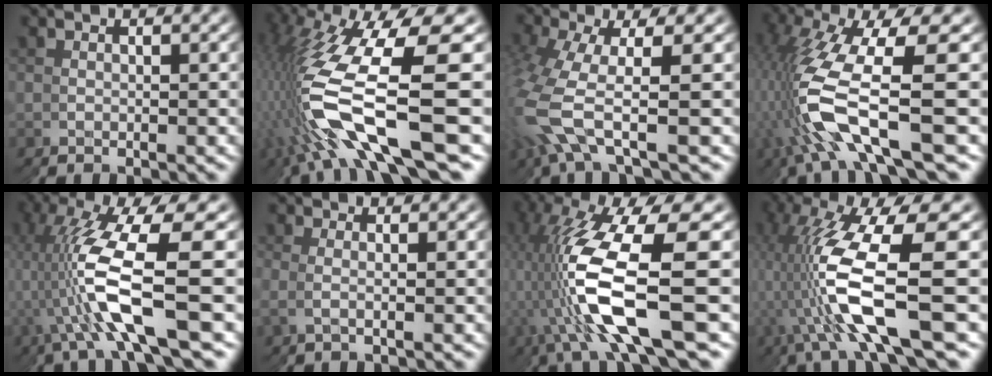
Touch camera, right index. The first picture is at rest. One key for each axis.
{"total": 13.6, "fx": -0.6, "fy": 6.9, "fz": 11.7, "tx": -0.254, "ty": -0.019, "tz": 0.001}
{"total": 4.1, "fx": -0.1, "fy": 2.1, "fz": 3.4, "tx": -0.114, "ty": -0.026, "tz": 0.008}
{"total": 10.4, "fx": -1.5, "fy": 5.9, "fz": 8.4, "tx": -0.207, "ty": -0.023, "tz": -0.021}
{"total": 10.4, "fx": 0.2, "fy": 4.4, "fz": 9.4, "tx": -0.202, "ty": -0.003, "tz": 0.004}
{"total": 0.0}
{"total": 13.3, "fx": -0.2, "fy": 6.7, "fz": 11.5, "tx": -0.241, "ty": -0.013, "tz": 0.003}
{"total": 12.0, "fx": -0.1, "fy": 5.7, "fz": 10.6, "tx": -0.226, "ty": -0.009, "tz": 0.003}